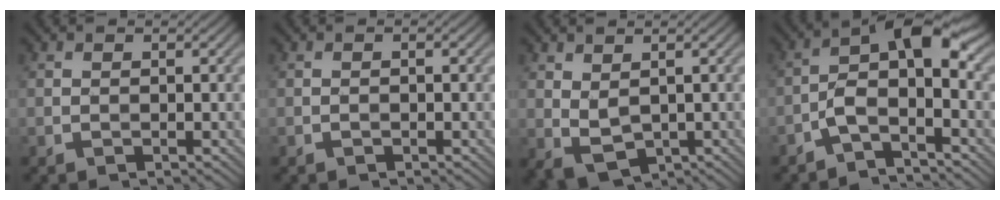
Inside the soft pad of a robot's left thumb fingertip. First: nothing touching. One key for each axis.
{"total": 0.5, "fx": -0.3, "fy": 0.1, "fz": 0.4, "tx": -0.008, "ty": 0.001, "tz": -0.005}
{"total": 3.1, "fx": 0.8, "fy": 1.8, "fz": 2.4, "tx": -0.060, "ty": -0.007, "tz": 0.022}
{"total": 6.3, "fx": -2.2, "fy": 2.2, "fz": 5.5, "tx": -0.096, "ty": 0.018, "tz": -0.051}